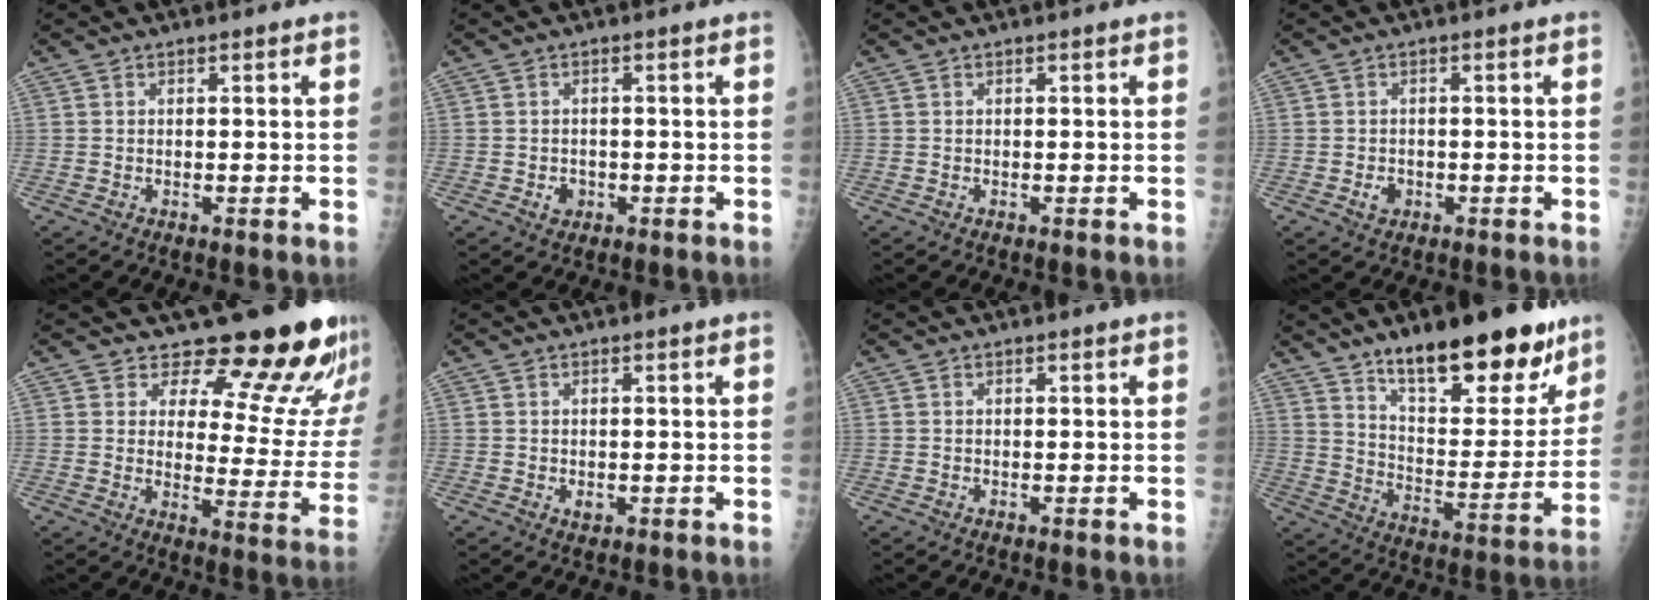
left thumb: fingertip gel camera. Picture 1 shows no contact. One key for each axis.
{"total": 2.1, "fx": -0.7, "fy": 1.7, "fz": 0.8, "tx": -0.003, "ty": 0.005, "tz": -0.007}
{"total": 0.0}
{"total": 1.9, "fx": -0.7, "fy": 1.5, "fz": 0.9, "tx": -0.009, "ty": 0.004, "tz": -0.008}
{"total": 17.2, "fx": 15.0, "fy": 5.6, "fz": 6.4, "tx": -0.029, "ty": -0.128, "tz": 0.178}
{"total": 1.2, "fx": -0.2, "fy": 0.9, "fz": 0.7, "tx": -0.008, "ty": -0.001, "tz": 0.000}
{"total": 0.0}
{"total": 23.4, "fx": 15.8, "fy": 8.8, "fz": 14.8, "tx": -0.164, "ty": -0.084, "tz": 0.245}